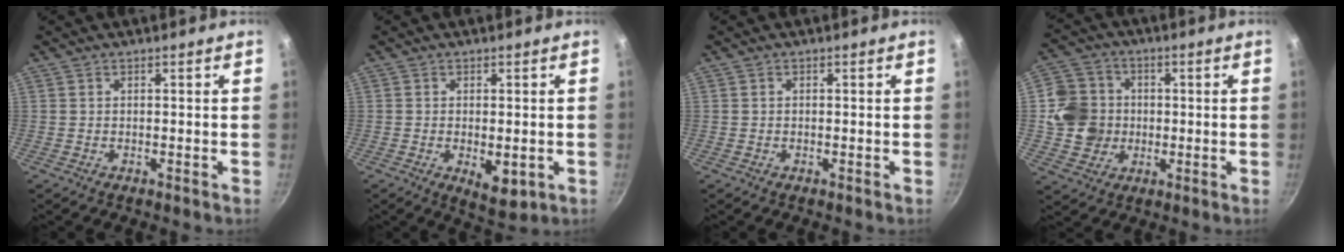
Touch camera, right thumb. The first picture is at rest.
{"total": 6.0, "force": [-1.3, 2.9, 5.1], "torque": [-0.067, -0.010, -0.010]}
{"total": 0.0}
{"total": 10.3, "force": [0.1, 9.6, 3.8], "torque": [-0.038, 0.013, -0.004]}